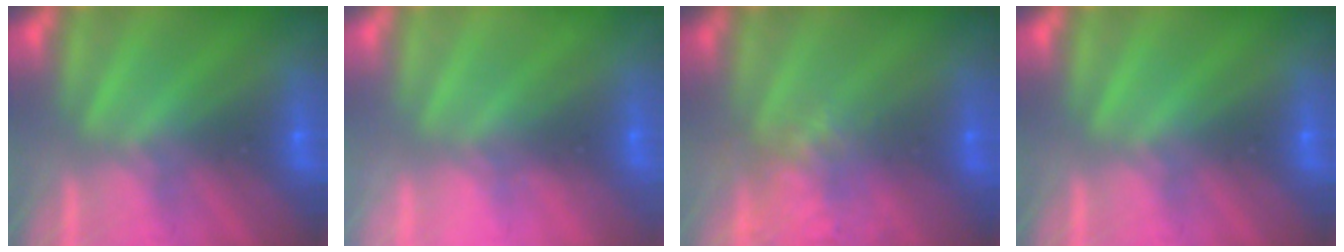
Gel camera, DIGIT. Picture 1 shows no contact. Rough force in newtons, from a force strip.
{"total": 2.2}
{"total": 4.5}
{"total": 0.0}